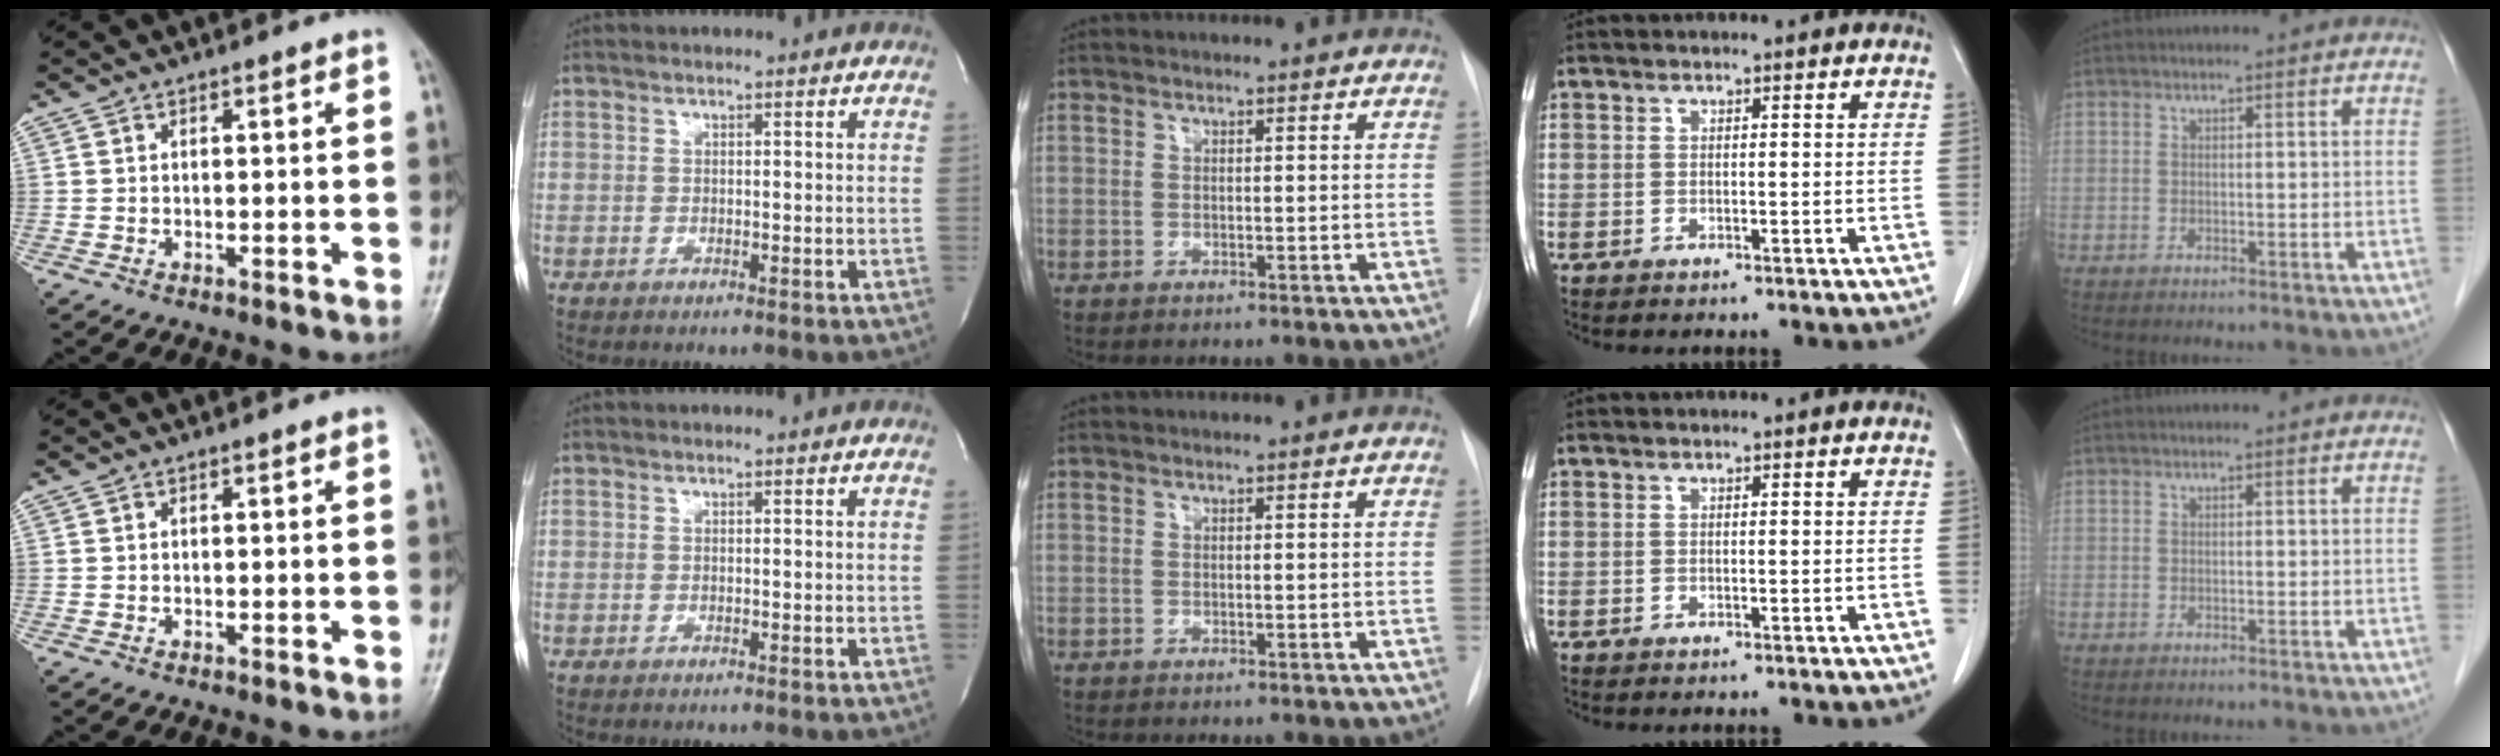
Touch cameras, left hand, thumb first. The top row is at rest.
{}